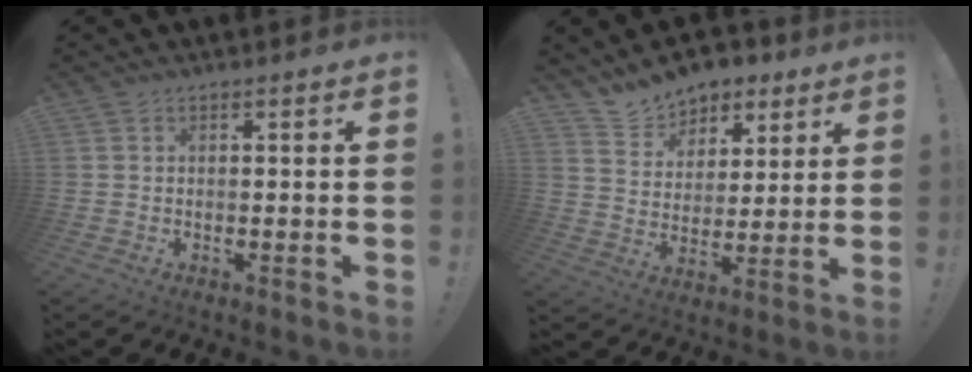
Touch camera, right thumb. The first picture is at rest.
{"total": 11.0, "force": [9.1, 6.0, 1.6], "torque": [-0.031, -0.072, 0.175]}